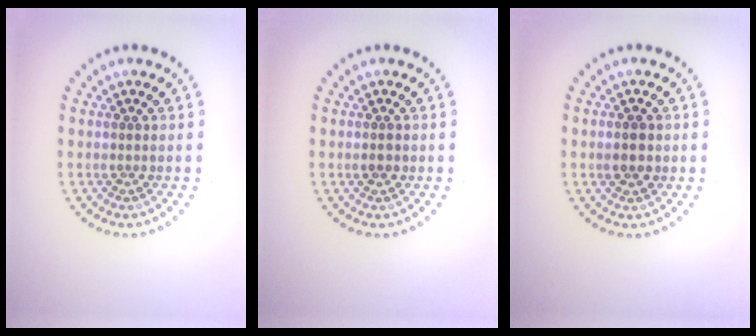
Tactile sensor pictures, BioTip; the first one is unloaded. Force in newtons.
{"total": 1.1, "press": 1.1, "slide": 0.1}
{"total": 1.8, "press": 1.8, "slide": 0.3}